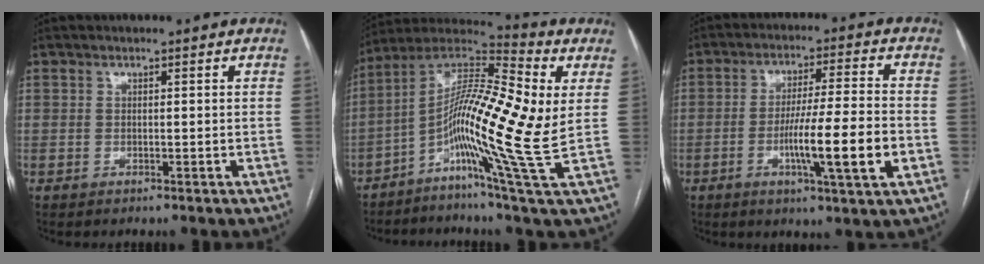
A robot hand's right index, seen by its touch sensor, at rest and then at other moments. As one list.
[{"total": 17.7, "force": [-0.9, 0.5, 17.7], "torque": [-0.335, 0.014, -0.037]}, {"total": 11.9, "force": [-3.3, -0.2, 11.5], "torque": [-0.198, -0.007, -0.057]}]